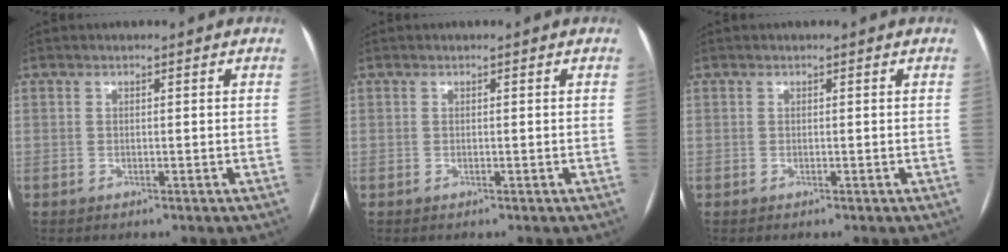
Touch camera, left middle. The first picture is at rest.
{"total": 0.0}
{"total": 0.0}